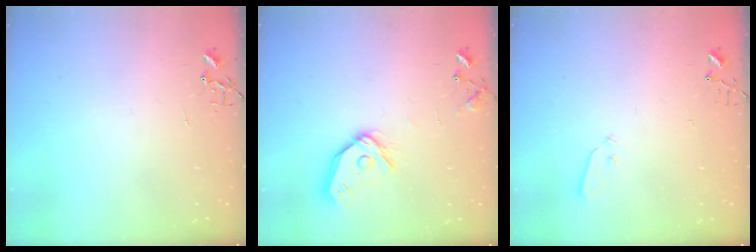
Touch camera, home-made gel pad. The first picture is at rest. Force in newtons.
{"total": 13.4, "press": 13.2, "slide": 1.8}
{"total": 3.1, "press": 3.0, "slide": 0.7}